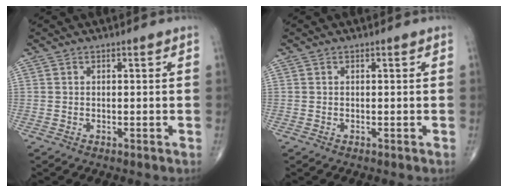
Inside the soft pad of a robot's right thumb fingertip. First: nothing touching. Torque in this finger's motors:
{"motor_torque": [-0.03, 0.03, 0.13, 0.13, 0.00]}